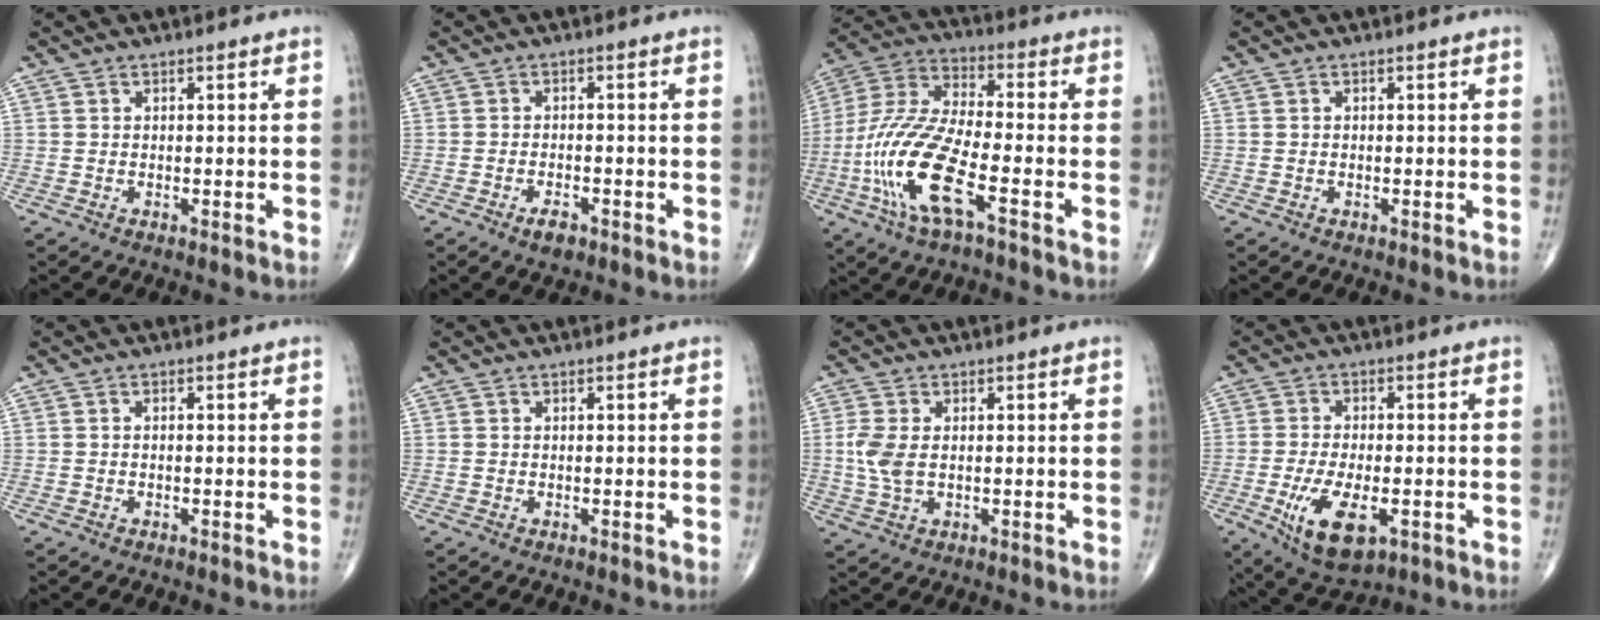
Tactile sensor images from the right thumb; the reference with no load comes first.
{"total": 3.0, "force": [-1.8, 1.3, 2.0], "torque": [-0.031, 0.005, -0.031]}
{"total": 17.7, "force": [-6.2, 5.2, 15.8], "torque": [-0.354, 0.021, -0.122]}
{"total": 0.0}
{"total": 0.0}
{"total": 0.0}
{"total": 5.4, "force": [0.2, 3.2, 4.3], "torque": [-0.109, 0.001, 0.005]}
{"total": 11.1, "force": [-3.7, 5.1, 9.1], "torque": [-0.165, -0.006, -0.055]}